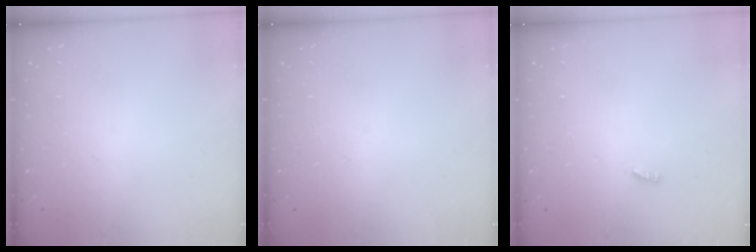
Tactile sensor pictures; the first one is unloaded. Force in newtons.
{"total": 0.0}
{"total": 1.9, "press": 1.9, "slide": 0.3}